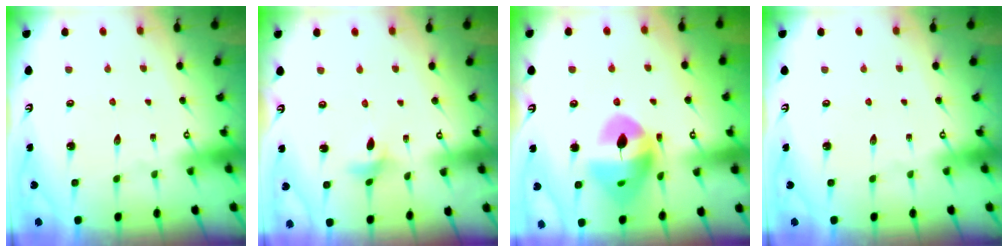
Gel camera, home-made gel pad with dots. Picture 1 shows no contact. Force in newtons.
{"total": 2.8, "press": 2.8, "slide": 0.4}
{"total": 15.8, "press": 15.6, "slide": 1.8}
{"total": 0.0}